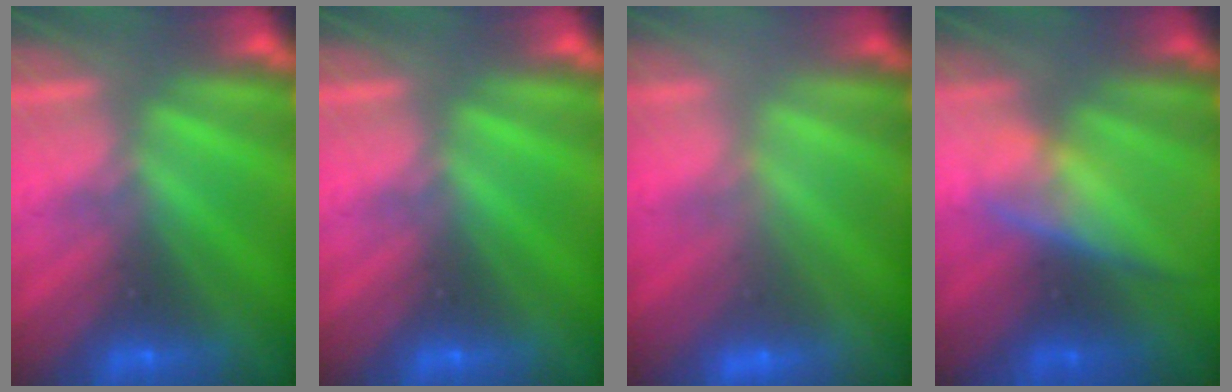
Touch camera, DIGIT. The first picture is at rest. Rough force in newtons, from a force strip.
{"total": 0.0}
{"total": 2.8}
{"total": 2.7}